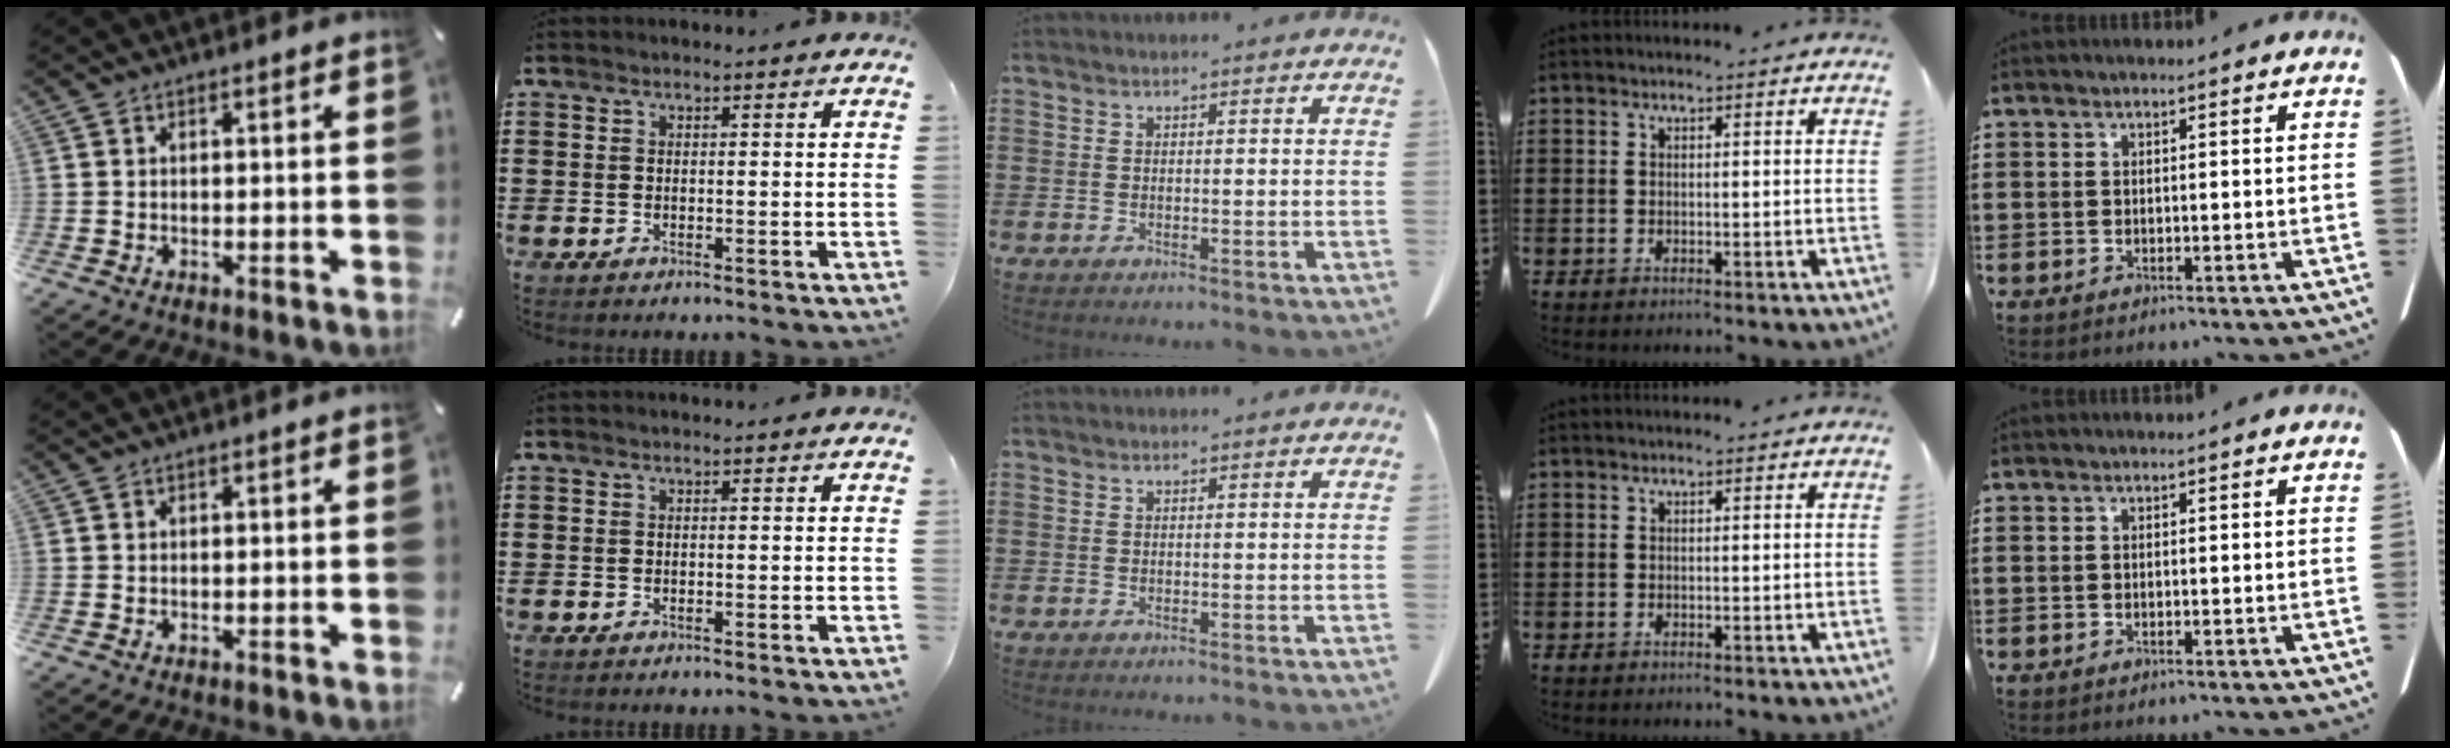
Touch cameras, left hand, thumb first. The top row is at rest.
{}